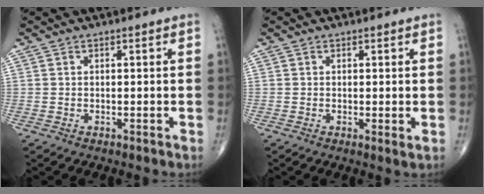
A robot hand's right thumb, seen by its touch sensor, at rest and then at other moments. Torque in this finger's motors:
{"motor_torque": [-0.24, 0.12, 0.09, 0.14, -0.02]}